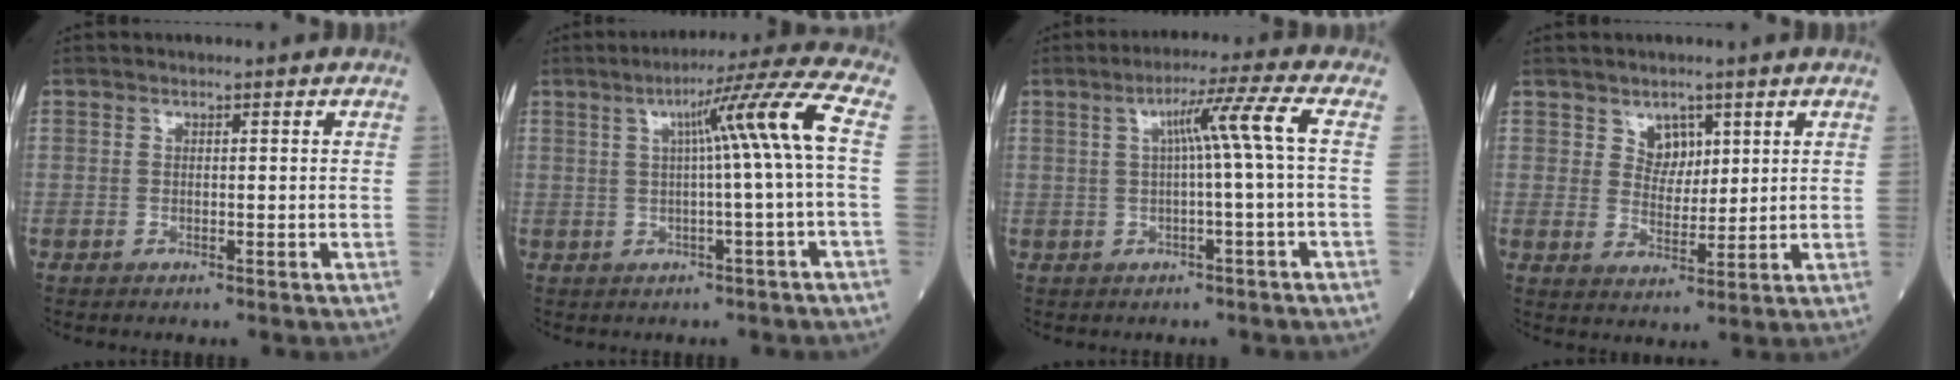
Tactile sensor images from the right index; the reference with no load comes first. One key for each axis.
{"total": 9.9, "fx": 1.0, "fy": -1.5, "fz": 9.7, "tx": -0.149, "ty": 0.021, "tz": 0.018}
{"total": 7.0, "fx": 0.6, "fy": -1.1, "fz": 6.8, "tx": -0.120, "ty": 0.017, "tz": 0.016}
{"total": 4.8, "fx": 2.5, "fy": 3.3, "fz": 2.5, "tx": -0.045, "ty": 0.005, "tz": 0.051}